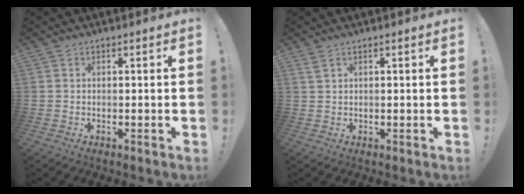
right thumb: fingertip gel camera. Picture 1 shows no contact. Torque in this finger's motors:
{"motor_torque": [-0.09, 0.16, 0.27, 0.05, 0.00]}